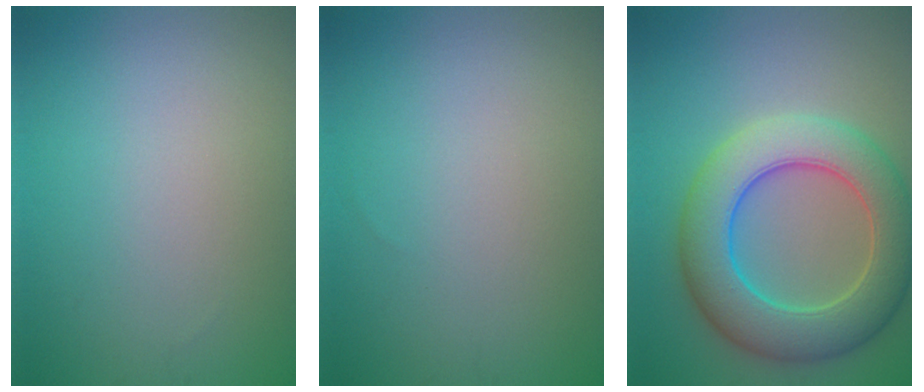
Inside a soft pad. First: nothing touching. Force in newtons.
{"total": 0.0}
{"total": 9.3, "press": 9.3, "slide": 0.3}